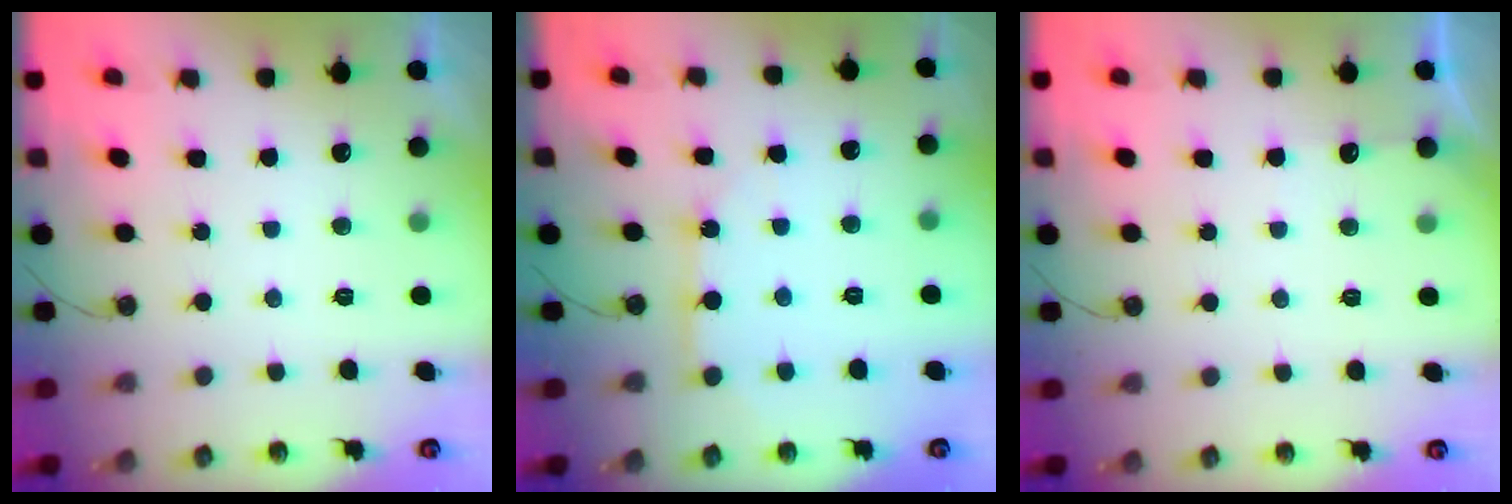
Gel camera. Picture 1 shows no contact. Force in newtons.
{"total": 6.6, "press": 6.5, "slide": 0.7}
{"total": 3.4, "press": 3.4, "slide": 0.4}